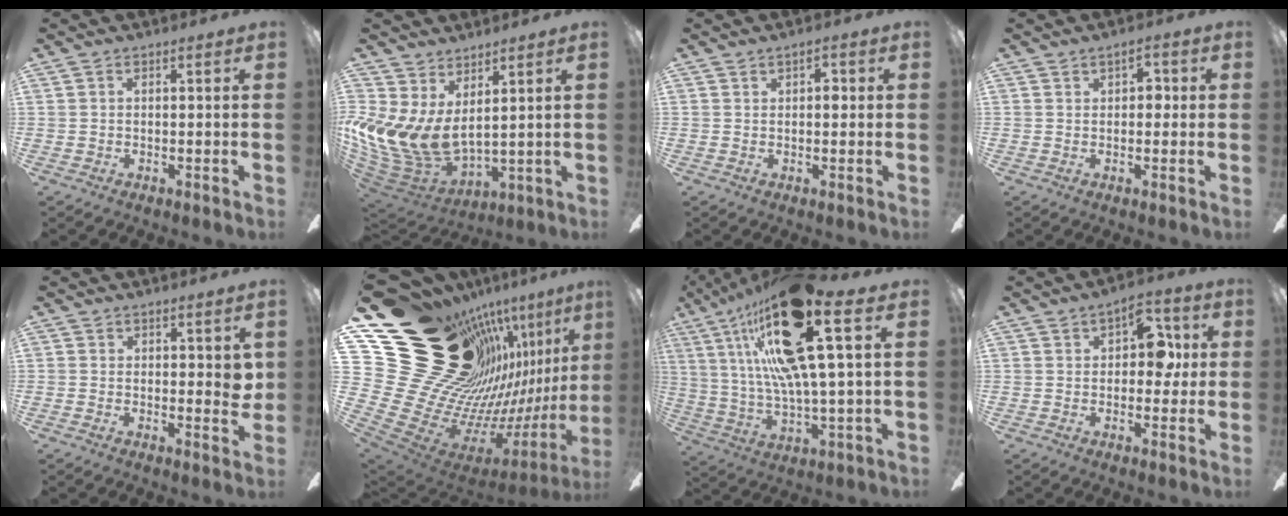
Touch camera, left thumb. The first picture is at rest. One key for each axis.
{"total": 13.3, "fx": 2.4, "fy": 8.1, "fz": 10.2, "tx": -0.246, "ty": -0.038, "tz": 0.049}
{"total": 2.4, "fx": 0.7, "fy": 1.1, "fz": 2.0, "tx": -0.024, "ty": 0.001, "tz": 0.007}
{"total": 2.9, "fx": 0.8, "fy": 1.7, "fz": 2.2, "tx": -0.020, "ty": -0.001, "tz": 0.008}
{"total": 4.0, "fx": 1.3, "fy": 1.8, "fz": 3.4, "tx": -0.034, "ty": -0.007, "tz": 0.021}
{"total": 34.5, "fx": 18.3, "fy": 21.2, "fz": 20.1, "tx": -0.284, "ty": -0.208, "tz": 0.438}
{"total": 27.1, "fx": 12.4, "fy": 6.2, "fz": 23.3, "tx": -0.434, "ty": -0.048, "tz": 0.192}
{"total": 9.6, "fx": 2.7, "fy": 5.8, "fz": 7.2, "tx": -0.081, "ty": -0.003, "tz": 0.043}